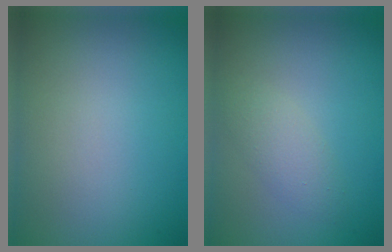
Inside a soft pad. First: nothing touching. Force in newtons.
{"total": 2.0, "press": 2.0, "slide": 0.2}